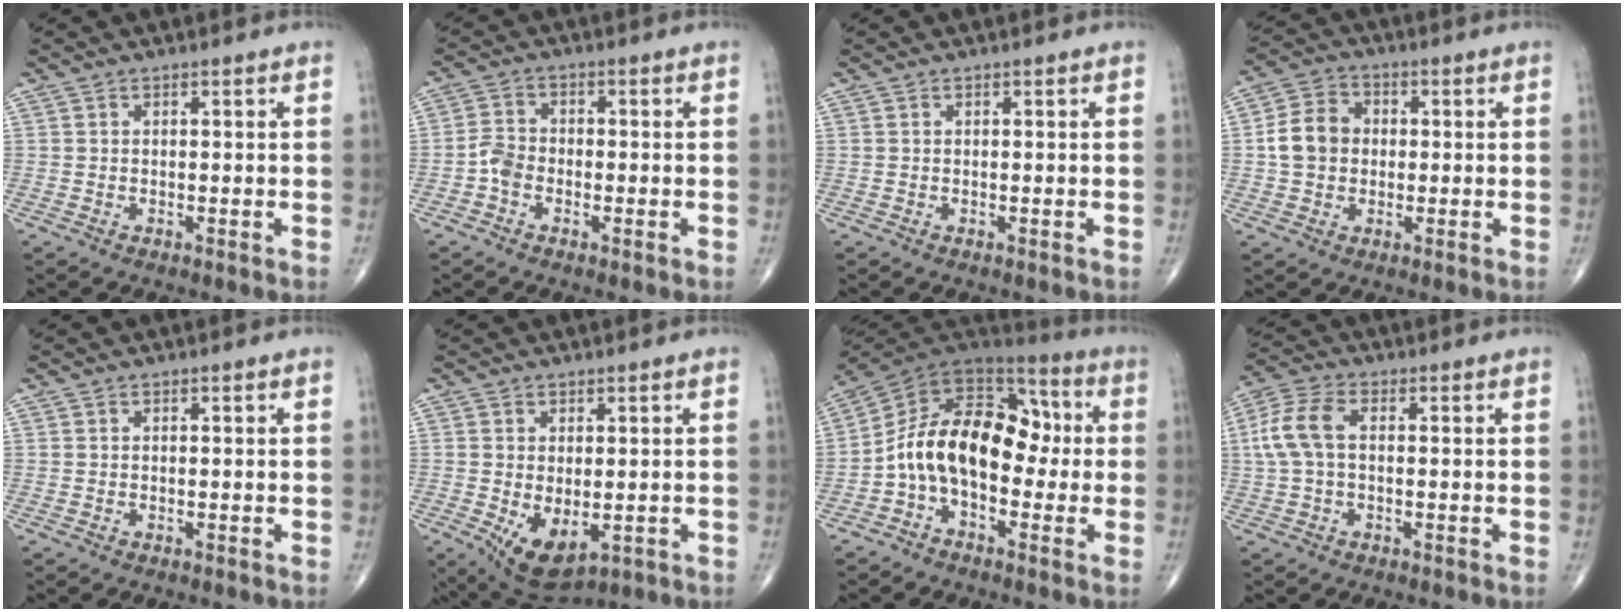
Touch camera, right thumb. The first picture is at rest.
{"total": 3.4, "force": [-1.4, 2.3, 2.0], "torque": [-0.037, 0.014, -0.037]}
{"total": 0.0}
{"total": 8.1, "force": [0.0, 6.7, 4.5], "torque": [-0.070, 0.019, -0.008]}
{"total": 0.0}
{"total": 8.0, "force": [-1.6, 4.4, 6.5], "torque": [-0.100, -0.015, -0.007]}
{"total": 17.2, "force": [-1.5, 11.0, 13.2], "torque": [-0.193, 0.061, -0.039]}
{"total": 7.9, "force": [0.6, 4.5, 6.5], "torque": [-0.157, 0.024, 0.010]}